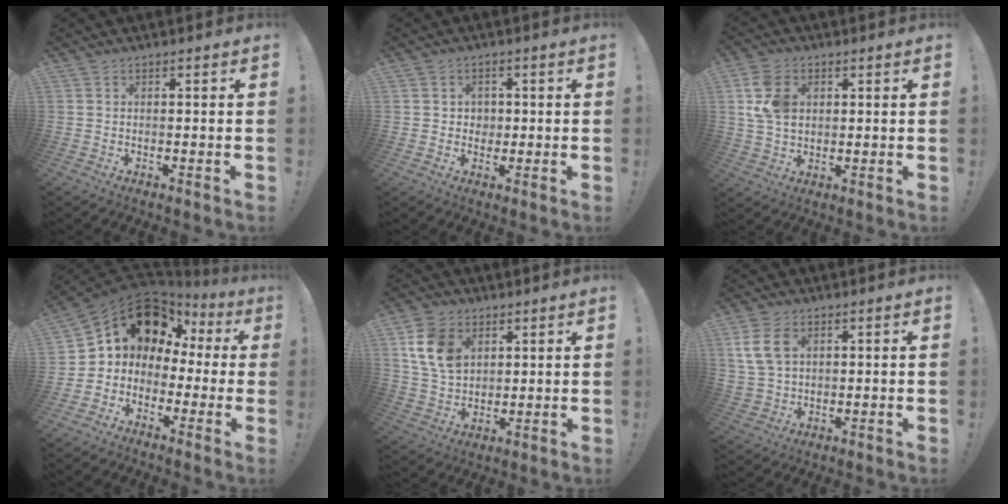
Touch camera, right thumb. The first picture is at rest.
{"total": 3.6, "force": [0.9, 3.5, 0.5], "torque": [-0.004, -0.003, 0.015]}
{"total": 11.2, "force": [2.9, 8.0, 7.2], "torque": [-0.134, 0.005, 0.057]}
{"total": 11.2, "force": [4.2, 8.7, 5.7], "torque": [-0.088, -0.028, 0.081]}
{"total": 13.6, "force": [5.5, 9.7, 7.7], "torque": [-0.132, -0.016, 0.108]}
{"total": 10.0, "force": [3.6, 6.8, 6.3], "torque": [-0.123, 0.004, 0.073]}